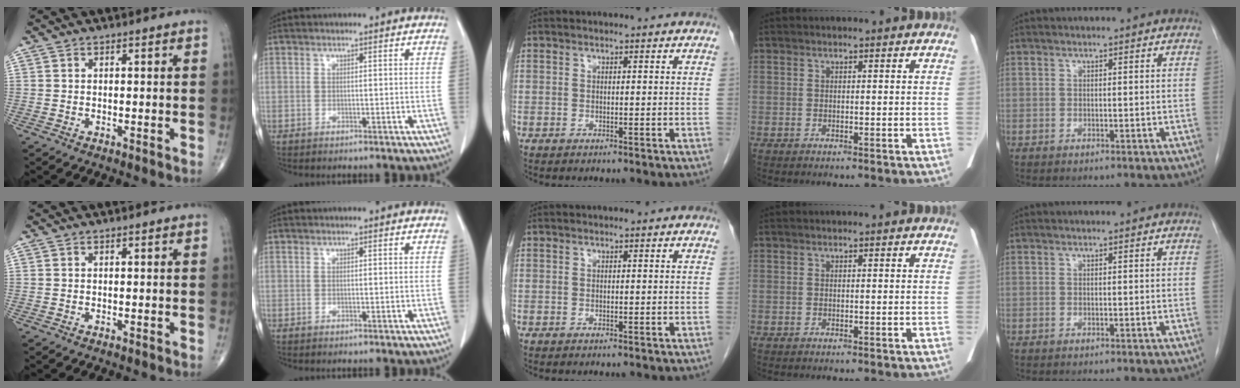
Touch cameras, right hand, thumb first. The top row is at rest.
{}